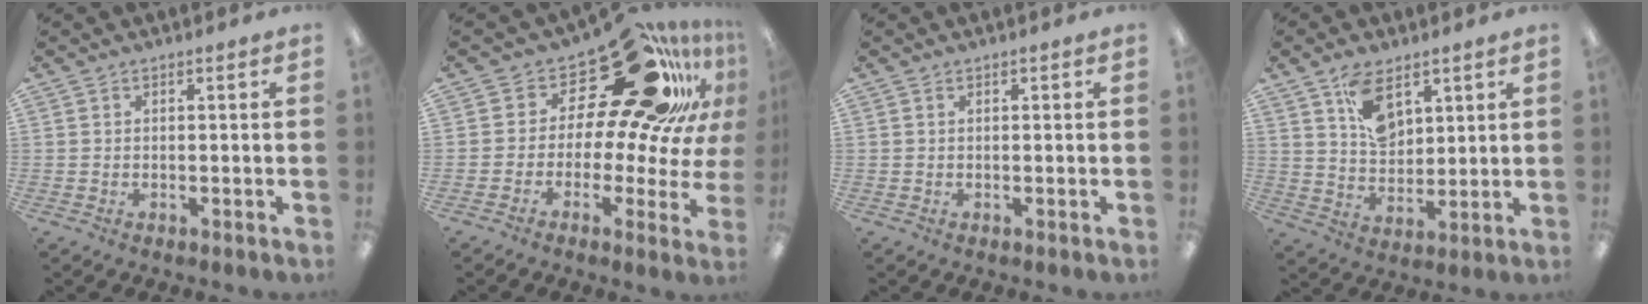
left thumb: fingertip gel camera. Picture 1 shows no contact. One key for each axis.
{"total": 24.8, "fx": 14.9, "fy": 11.0, "fz": 16.5, "tx": -0.215, "ty": -0.111, "tz": 0.252}
{"total": 0.0}
{"total": 10.1, "fx": 5.7, "fy": 6.1, "fz": 5.7, "tx": -0.088, "ty": -0.020, "tz": 0.103}